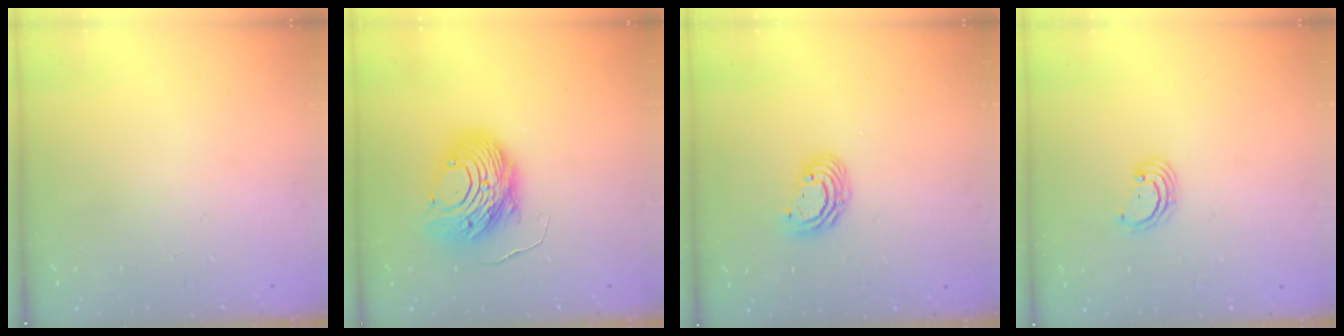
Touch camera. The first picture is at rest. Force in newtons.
{"total": 12.5, "press": 12.5, "slide": 0.7}
{"total": 6.1, "press": 6.1, "slide": 0.3}
{"total": 2.3, "press": 2.3, "slide": 0.1}